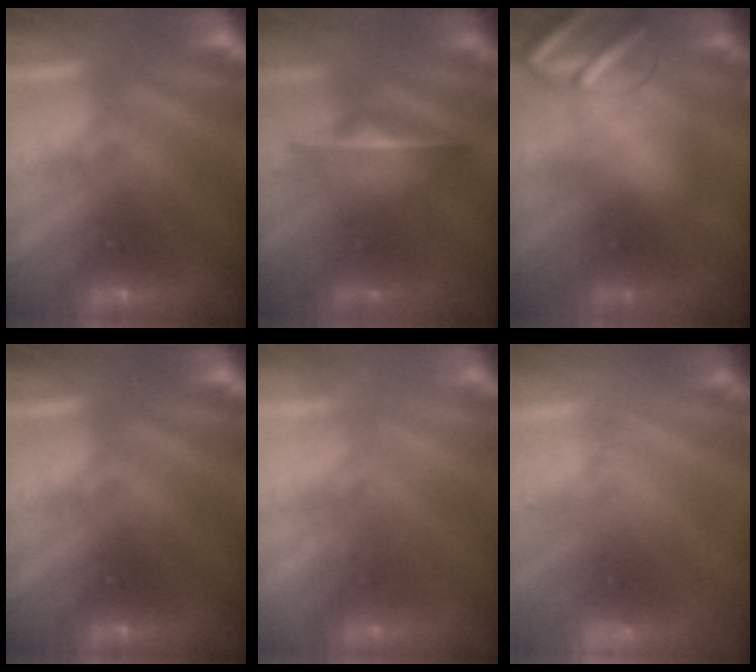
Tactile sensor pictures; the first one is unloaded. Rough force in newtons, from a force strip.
{"total": 1.7}
{"total": 8.7}
{"total": 0.0}
{"total": 2.0}
{"total": 2.4}